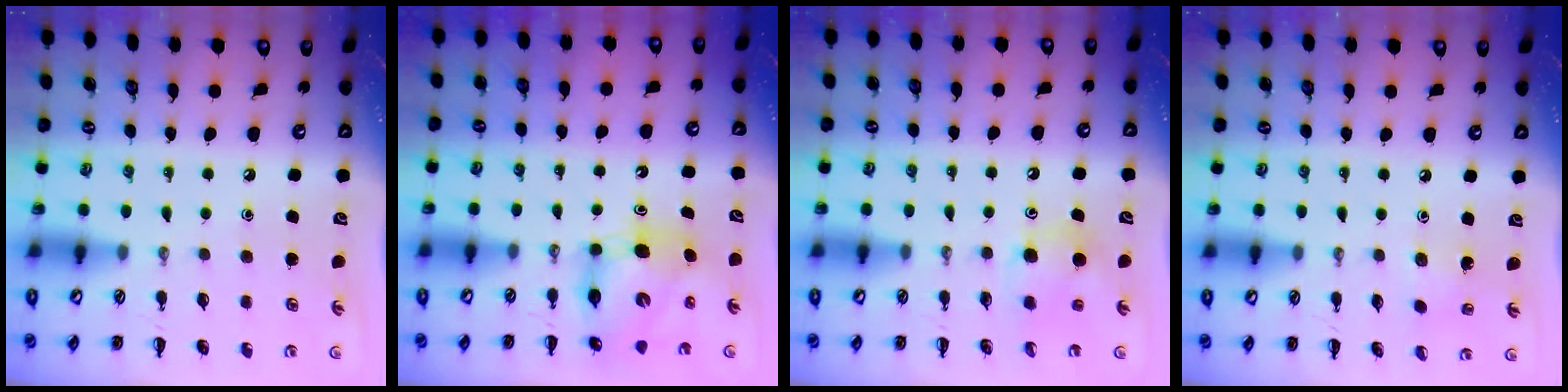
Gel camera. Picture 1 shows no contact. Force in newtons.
{"total": 6.8, "press": 6.7, "slide": 1.1}
{"total": 6.9, "press": 6.8, "slide": 1.0}
{"total": 1.9, "press": 1.8, "slide": 0.6}